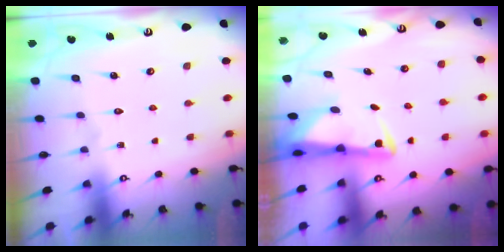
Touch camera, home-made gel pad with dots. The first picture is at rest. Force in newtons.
{"total": 3.0, "press": 2.9, "slide": 0.6}